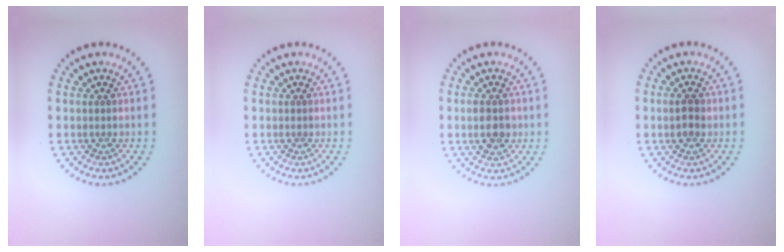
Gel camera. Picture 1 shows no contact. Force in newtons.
{"total": 0.0}
{"total": 2.7, "press": 2.7, "slide": 0.1}
{"total": 1.6, "press": 1.6, "slide": 0.1}